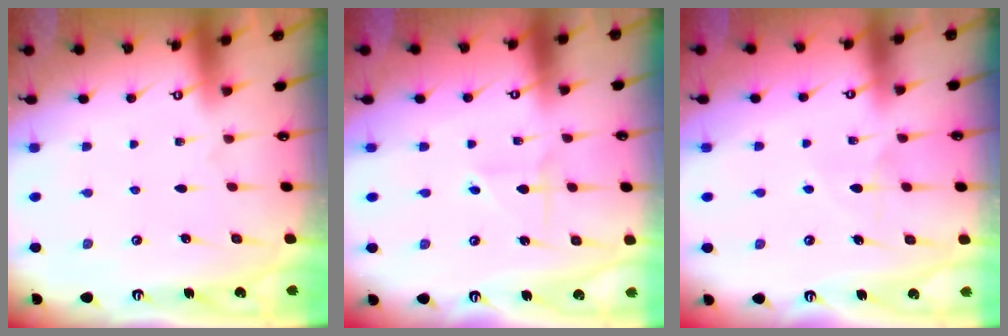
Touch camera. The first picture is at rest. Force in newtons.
{"total": 2.6, "press": 2.6, "slide": 0.2}
{"total": 6.1, "press": 6.1, "slide": 0.3}